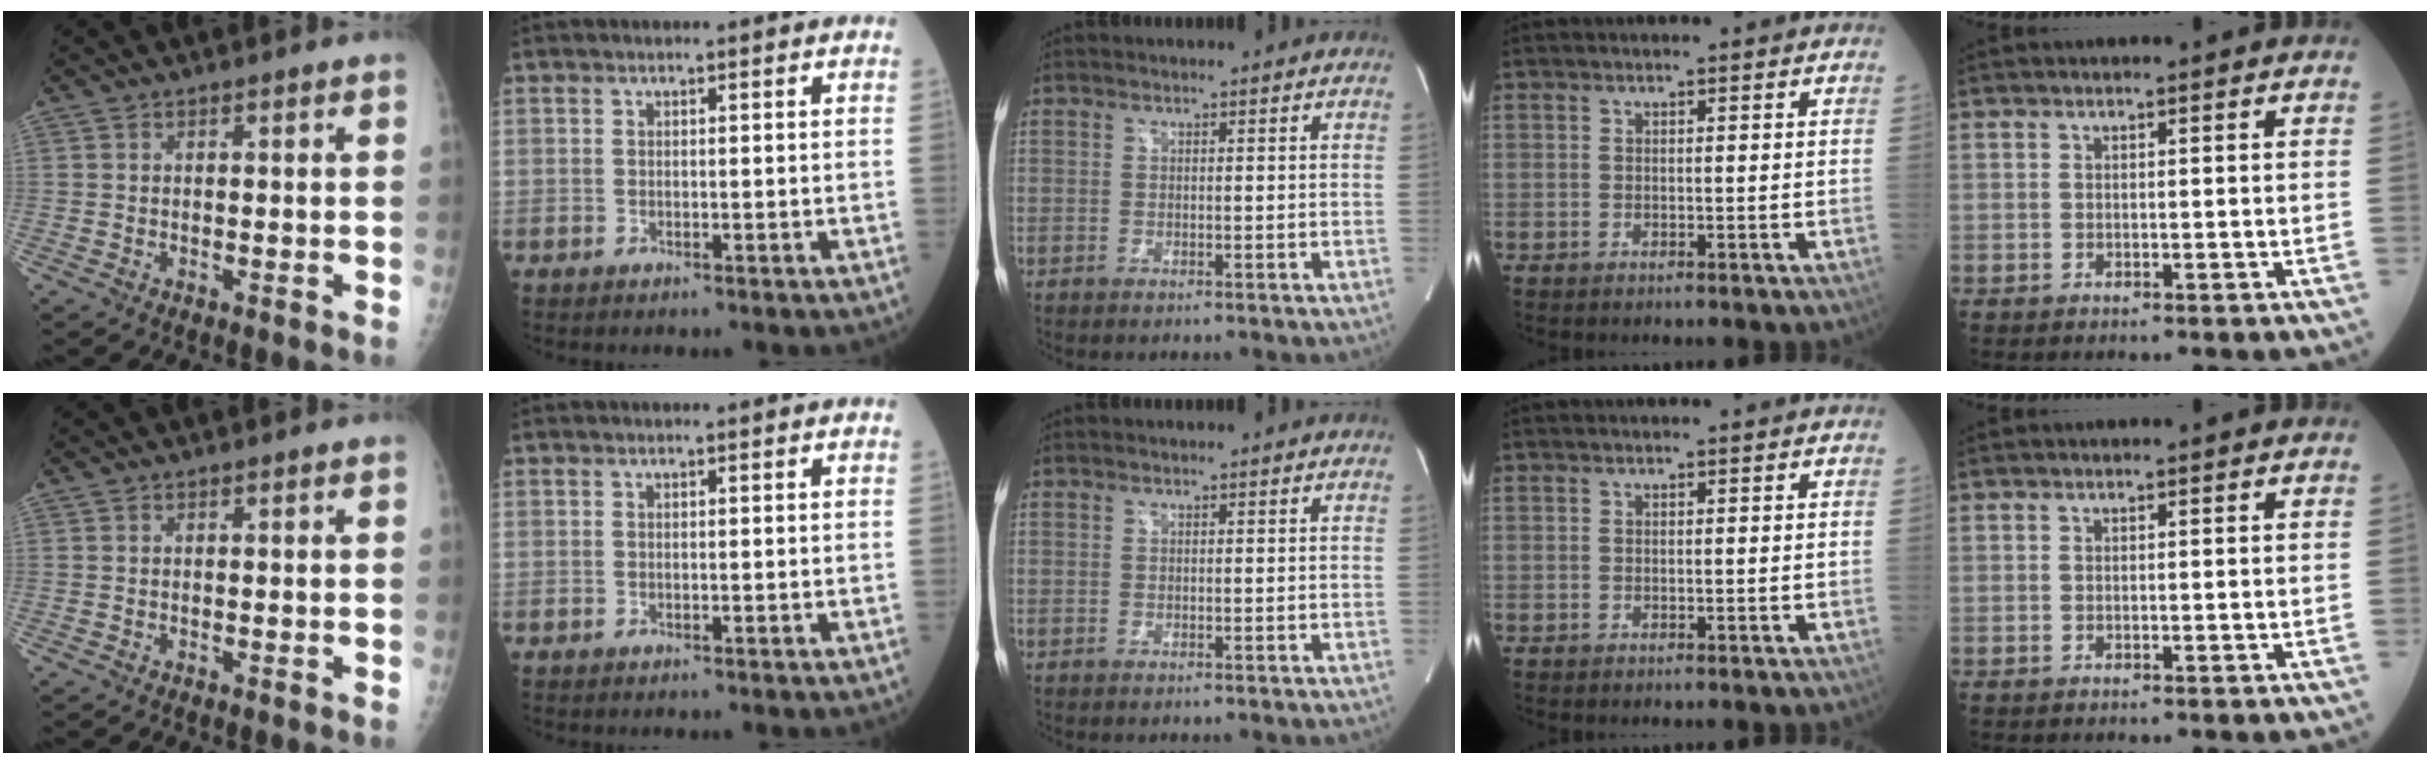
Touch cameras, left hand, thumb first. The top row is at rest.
{}